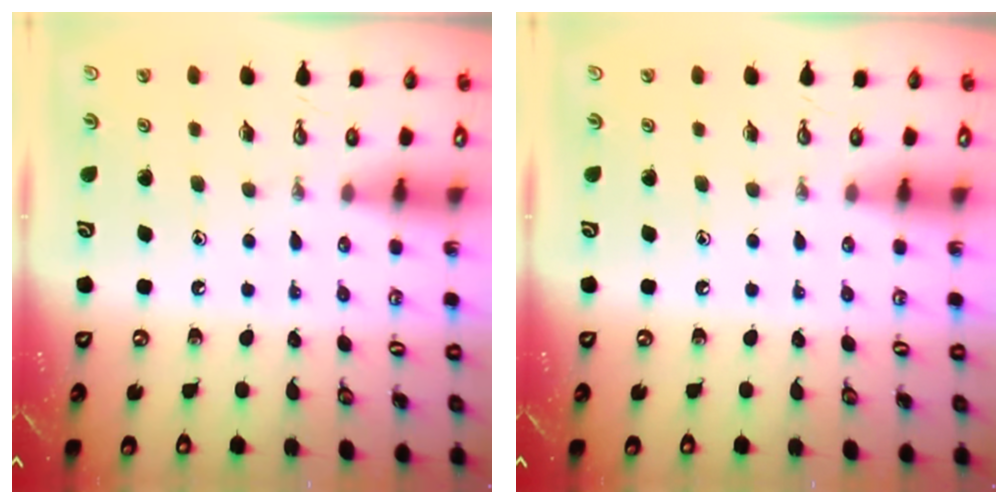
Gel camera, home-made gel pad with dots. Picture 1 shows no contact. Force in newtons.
{"total": 0.0}